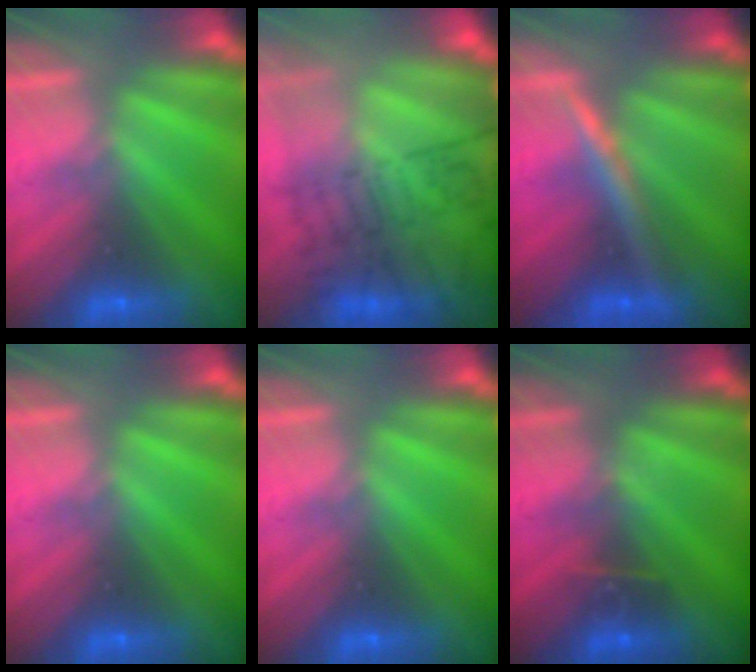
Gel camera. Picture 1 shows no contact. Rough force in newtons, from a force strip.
{"total": 7.5}
{"total": 2.5}
{"total": 0.0}
{"total": 0.0}
{"total": 2.8}